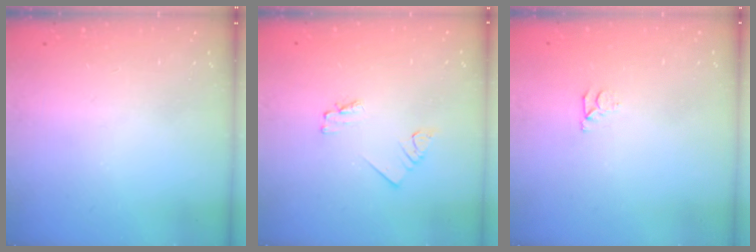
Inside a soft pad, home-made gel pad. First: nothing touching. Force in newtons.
{"total": 1.6, "press": 1.6, "slide": 0.2}
{"total": 3.1, "press": 3.1, "slide": 0.3}